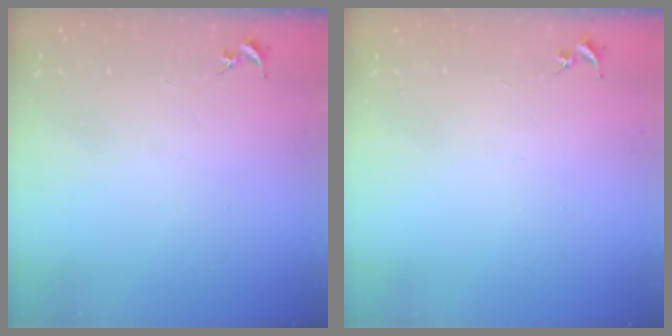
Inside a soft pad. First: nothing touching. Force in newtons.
{"total": 0.0}